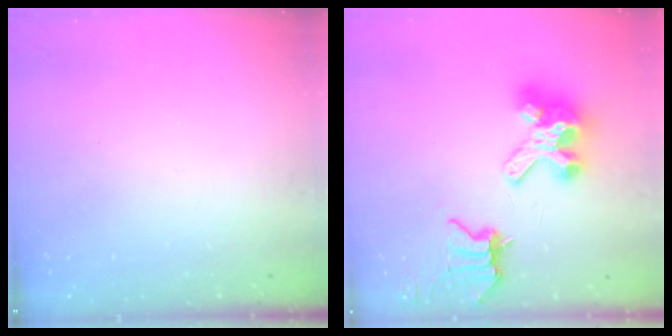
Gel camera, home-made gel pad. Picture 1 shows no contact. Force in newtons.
{"total": 9.1, "press": 9.0, "slide": 1.3}